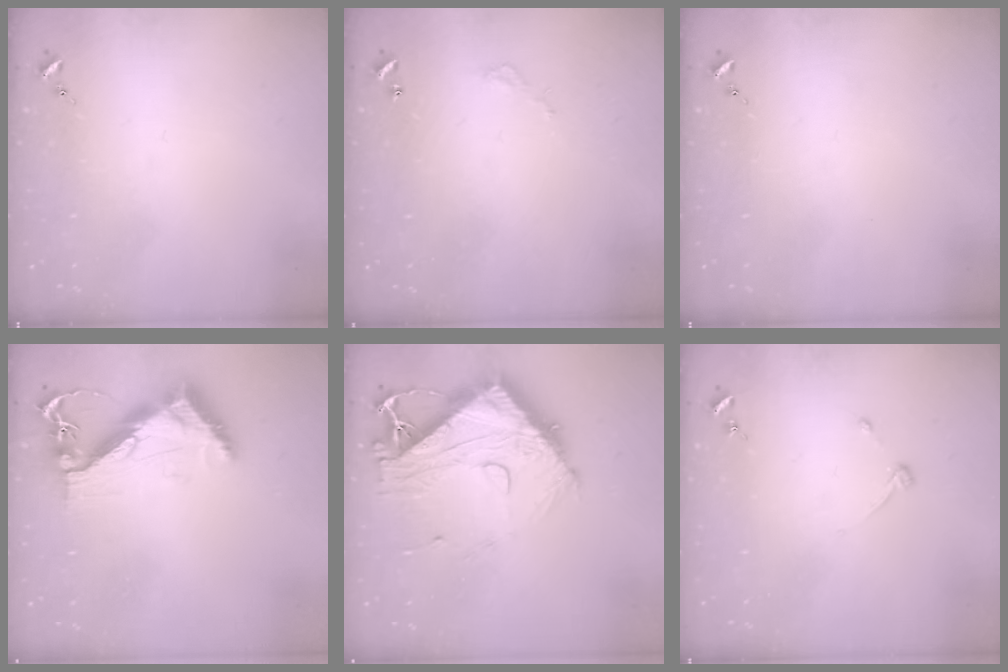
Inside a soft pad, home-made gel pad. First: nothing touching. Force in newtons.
{"total": 2.8, "press": 2.8, "slide": 0.2}
{"total": 0.0}
{"total": 11.1, "press": 11.0, "slide": 1.3}
{"total": 14.2, "press": 14.1, "slide": 1.2}
{"total": 3.3, "press": 3.2, "slide": 0.6}